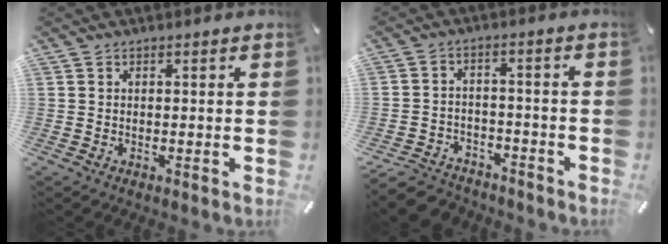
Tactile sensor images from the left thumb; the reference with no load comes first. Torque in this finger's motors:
{"motor_torque": [-0.35, 0.38, 0.05, 0.14, -0.01]}